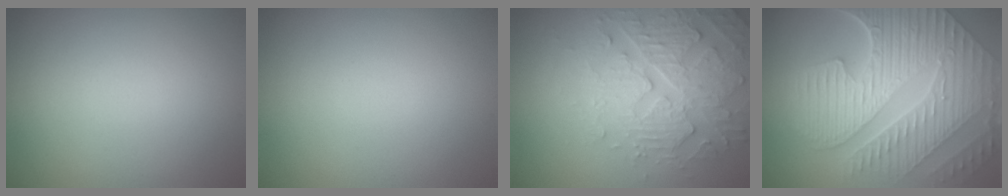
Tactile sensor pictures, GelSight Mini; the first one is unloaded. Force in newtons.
{"total": 0.0}
{"total": 4.8, "press": 4.0, "slide": 2.6}
{"total": 10.6, "press": 7.3, "slide": 7.7}